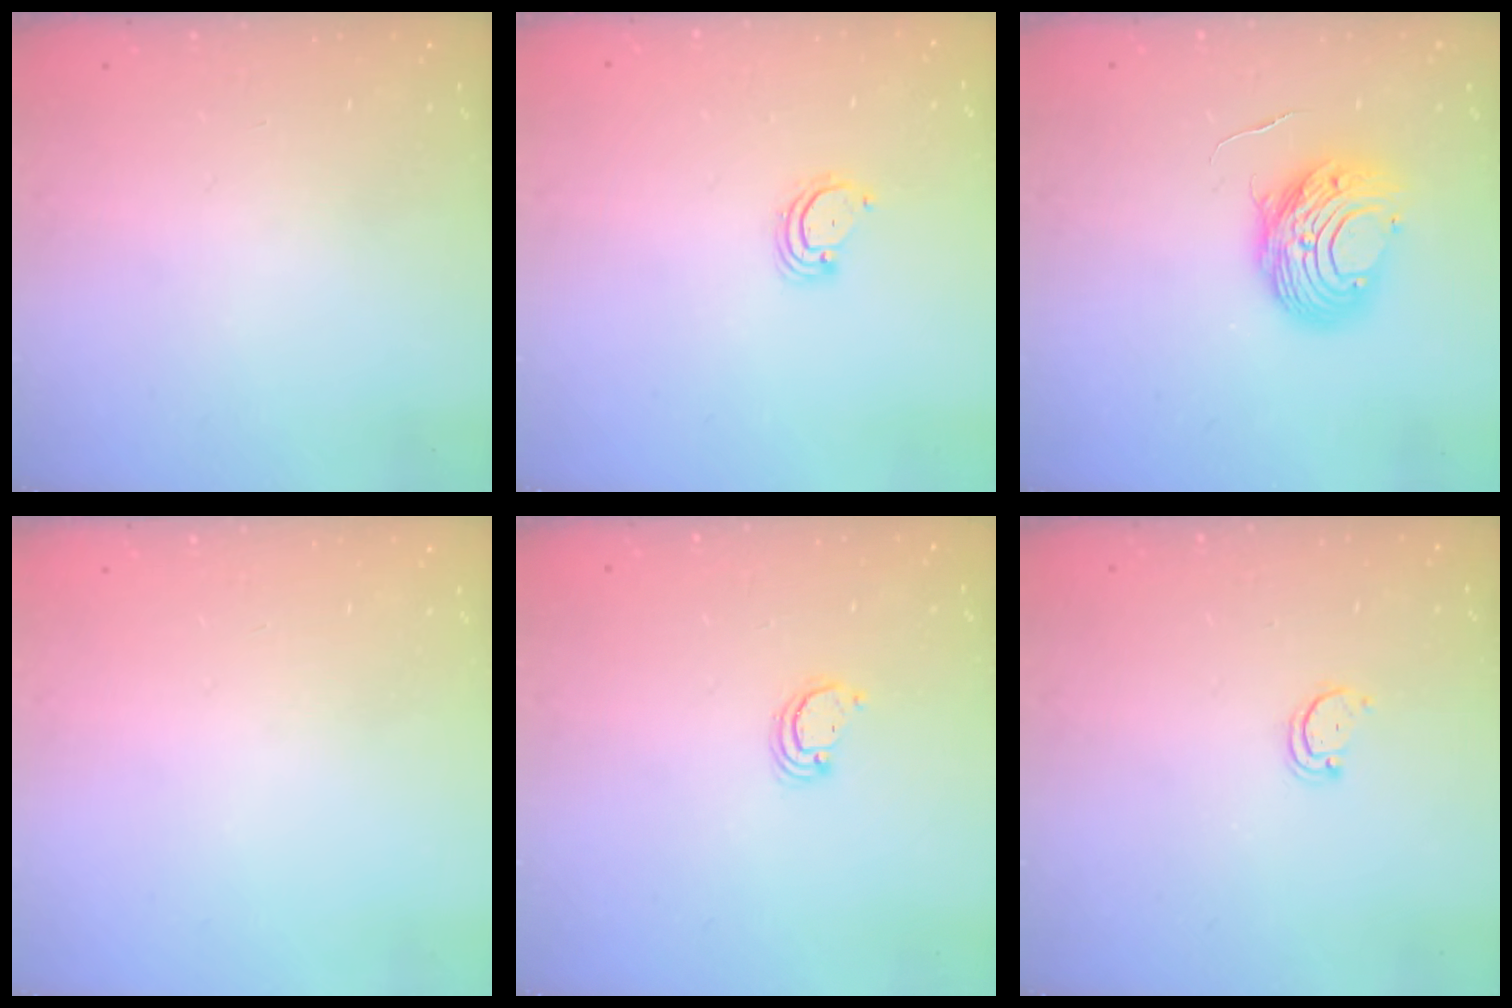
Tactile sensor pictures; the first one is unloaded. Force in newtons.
{"total": 2.9, "press": 2.9, "slide": 0.3}
{"total": 11.2, "press": 11.2, "slide": 0.9}
{"total": 0.0}
{"total": 2.6, "press": 2.6, "slide": 0.2}
{"total": 2.2, "press": 2.1, "slide": 0.4}